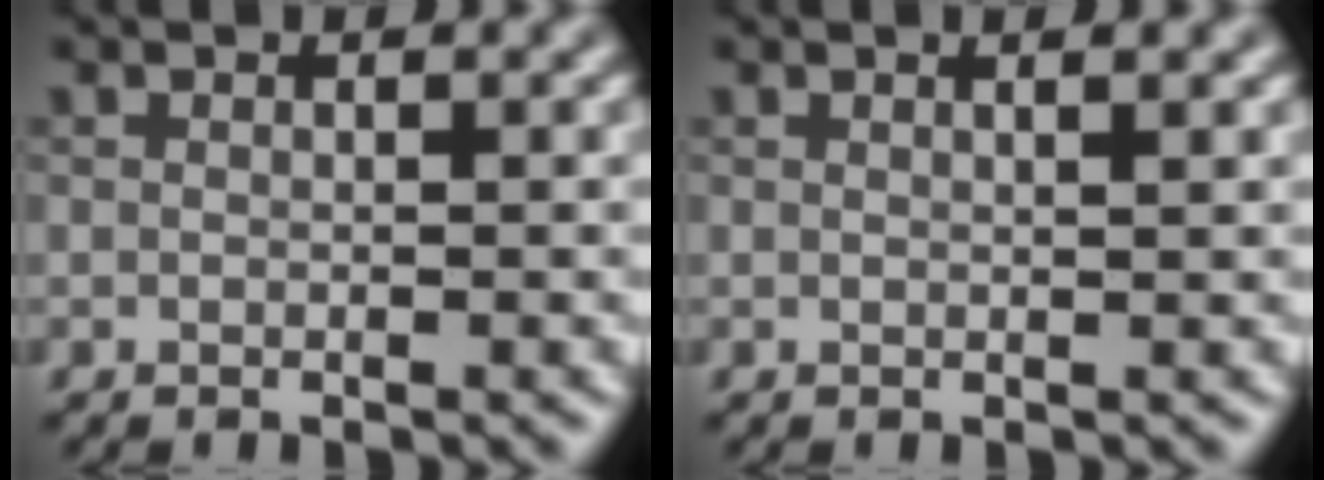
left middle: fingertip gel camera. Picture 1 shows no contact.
{"total": 1.7, "force": [0.9, 0.7, 1.3], "torque": [-0.009, 0.004, -0.002]}